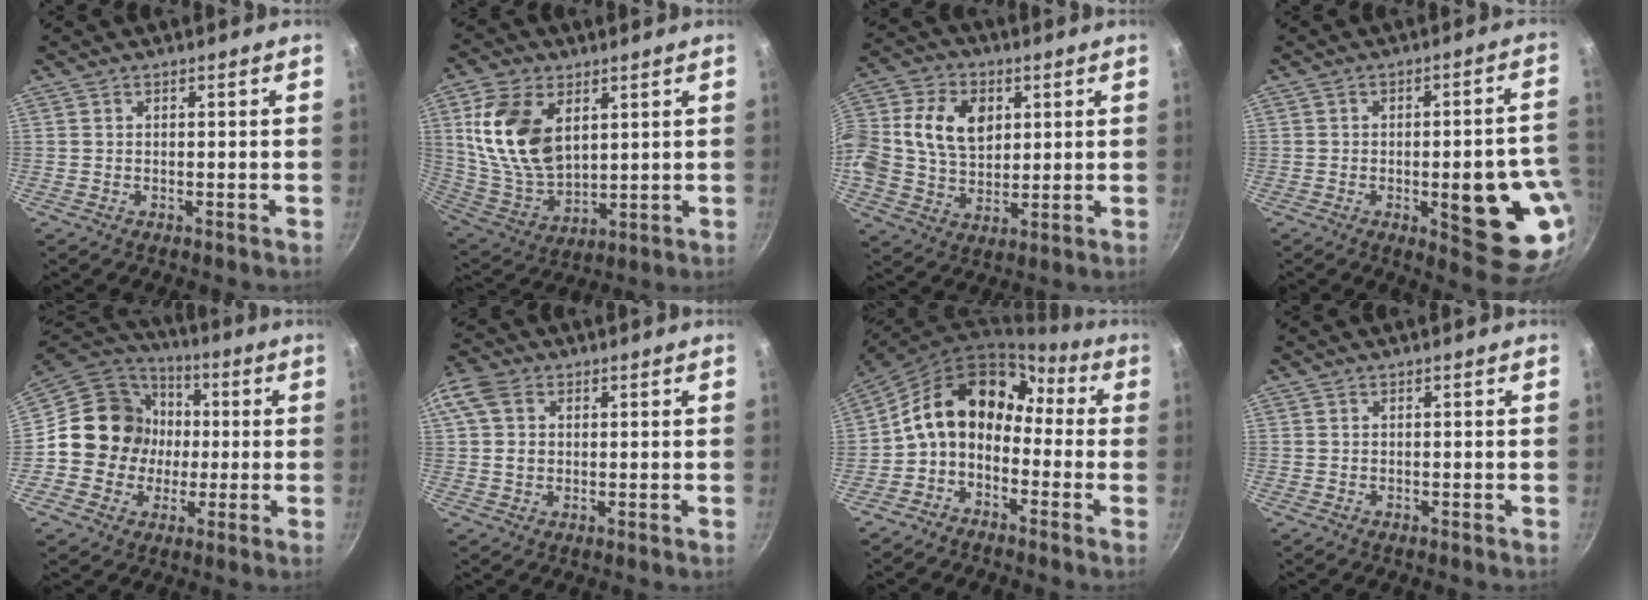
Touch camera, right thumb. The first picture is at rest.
{"total": 16.9, "force": [5.1, 10.6, 12.2], "torque": [-0.216, -0.027, 0.113]}
{"total": 18.9, "force": [3.8, 14.1, 12.0], "torque": [-0.250, 0.033, 0.064]}
{"total": 17.7, "force": [-4.0, 6.4, 16.1], "torque": [-0.153, 0.014, -0.046]}
{"total": 16.3, "force": [0.0, 15.2, 6.0], "torque": [-0.073, 0.033, -0.006]}
{"total": 8.0, "force": [2.0, 6.2, 4.6], "torque": [-0.090, 0.006, 0.026]}
{"total": 14.1, "force": [-1.5, 10.6, 9.2], "torque": [-0.142, 0.074, -0.051]}
{"total": 0.0}